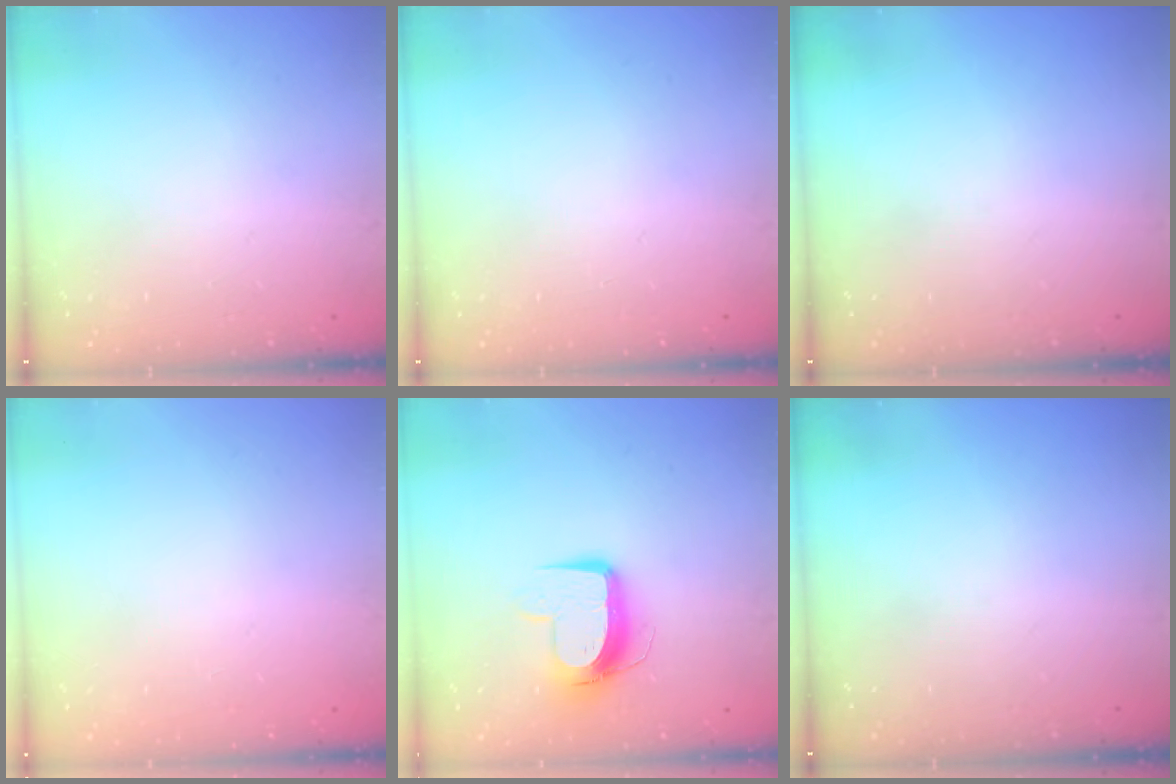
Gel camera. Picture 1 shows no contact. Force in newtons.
{"total": 0.0}
{"total": 0.0}
{"total": 0.0}
{"total": 10.3, "press": 10.3, "slide": 0.8}
{"total": 0.0}